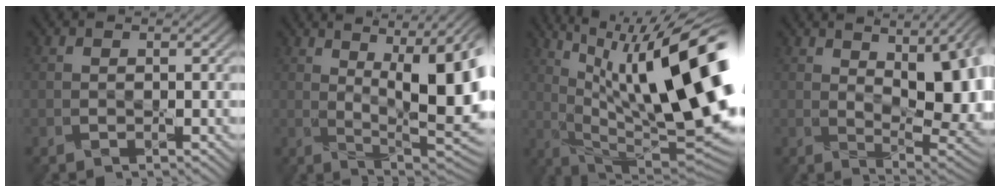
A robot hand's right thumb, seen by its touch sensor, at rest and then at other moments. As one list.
[{"total": 16.3, "force": [2.4, 6.3, 14.9], "torque": [-0.203, 0.020, 0.042]}, {"total": 20.7, "force": [6.1, 6.9, 18.5], "torque": [-0.265, 0.030, 0.099]}, {"total": 14.4, "force": [2.6, 5.9, 12.9], "torque": [-0.173, 0.005, 0.053]}]